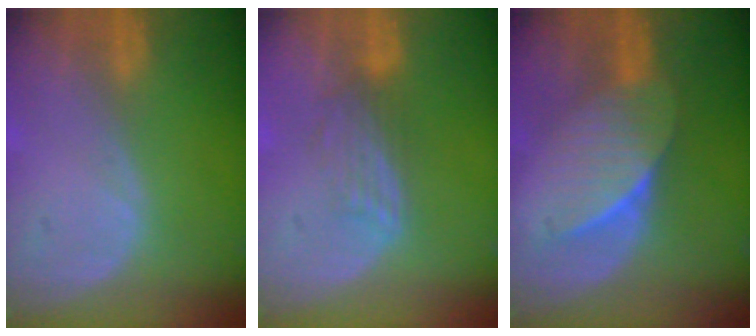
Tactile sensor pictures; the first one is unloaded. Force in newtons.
{"total": 3.8, "press": 3.2, "slide": 2.0}
{"total": 7.4, "press": 6.6, "slide": 3.2}